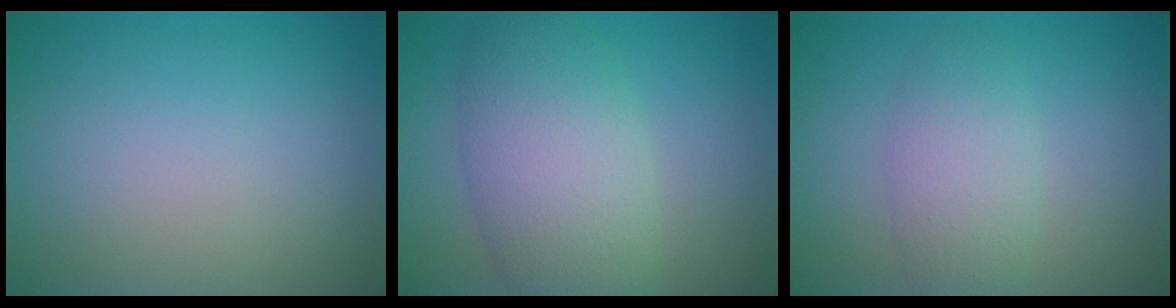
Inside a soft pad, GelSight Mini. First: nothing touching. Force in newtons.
{"total": 7.3, "press": 7.3, "slide": 0.5}
{"total": 3.4, "press": 3.4, "slide": 0.1}